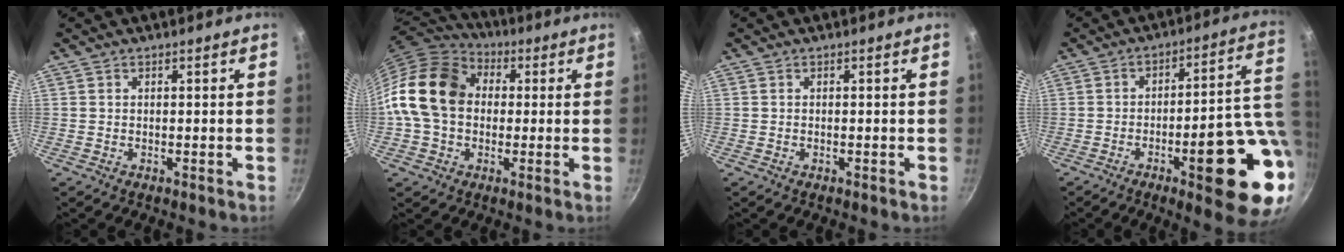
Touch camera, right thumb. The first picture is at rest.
{"total": 17.0, "force": [1.2, 13.0, 10.9], "torque": [-0.180, 0.032, 0.007]}
{"total": 0.0}
{"total": 20.2, "force": [-4.4, 5.5, 19.0], "torque": [-0.218, 0.013, -0.055]}